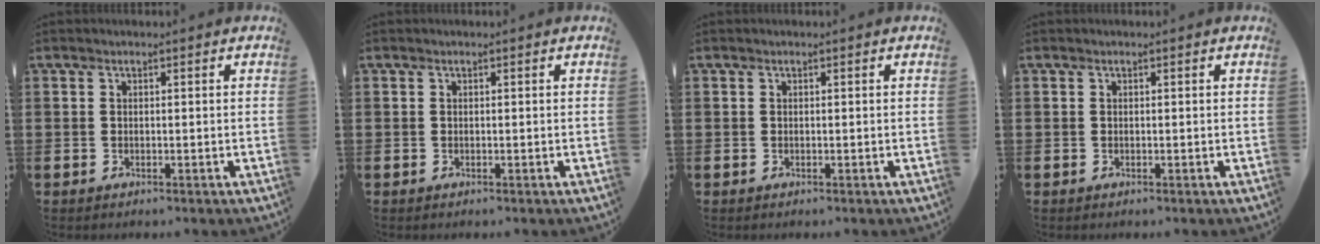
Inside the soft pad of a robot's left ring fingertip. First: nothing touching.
{"total": 0.0}
{"total": 0.0}
{"total": 0.0}